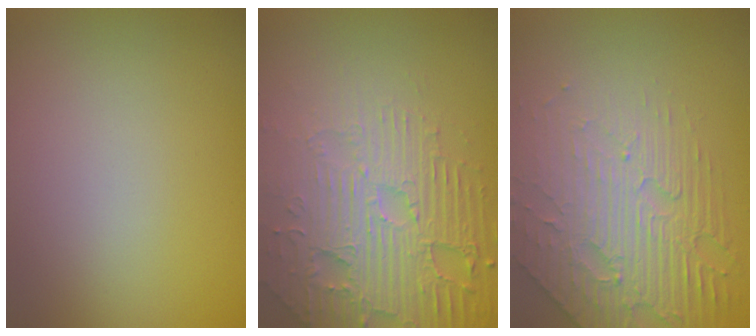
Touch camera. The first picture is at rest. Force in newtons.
{"total": 7.2, "press": 5.4, "slide": 4.7}
{"total": 5.5, "press": 4.7, "slide": 2.9}